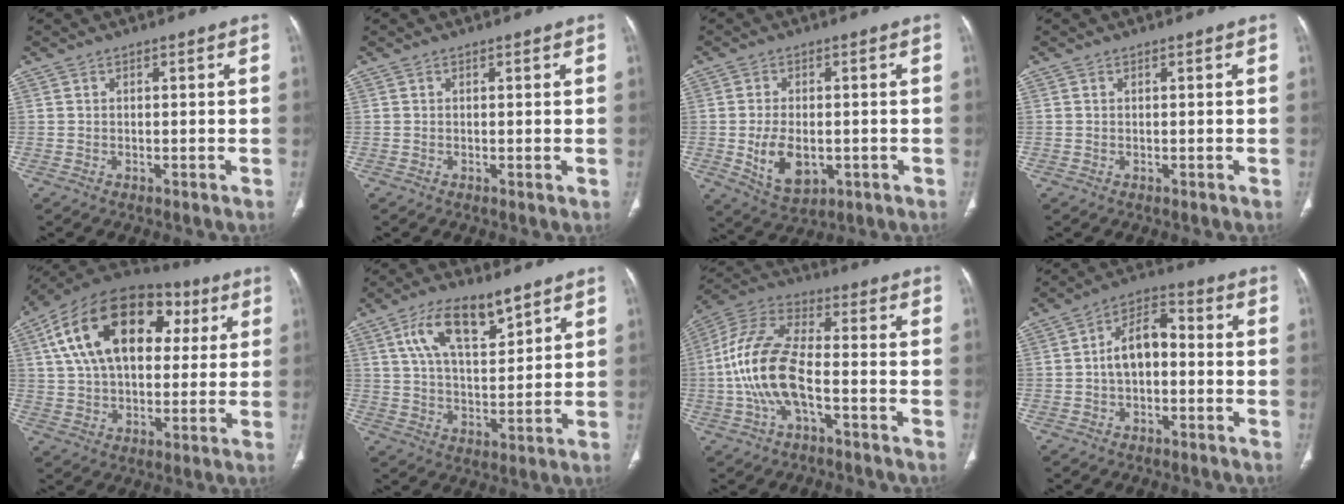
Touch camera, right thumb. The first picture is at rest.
{"total": 0.0}
{"total": 8.4, "force": [-1.6, 5.2, 6.5], "torque": [-0.105, -0.005, -0.013]}
{"total": 0.0}
{"total": 24.8, "force": [7.8, 15.3, 17.9], "torque": [-0.293, 0.032, 0.121]}
{"total": 12.8, "force": [7.0, 5.5, 9.2], "torque": [-0.142, -0.024, 0.130]}
{"total": 14.2, "force": [-3.2, 6.4, 12.2], "torque": [-0.263, 0.038, -0.065]}
{"total": 8.6, "force": [-0.7, 5.2, 6.8], "torque": [-0.104, 0.035, -0.024]}